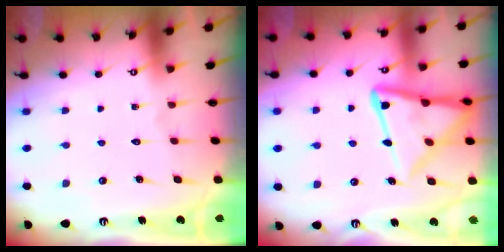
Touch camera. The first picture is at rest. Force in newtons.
{"total": 16.8, "press": 16.7, "slide": 1.6}